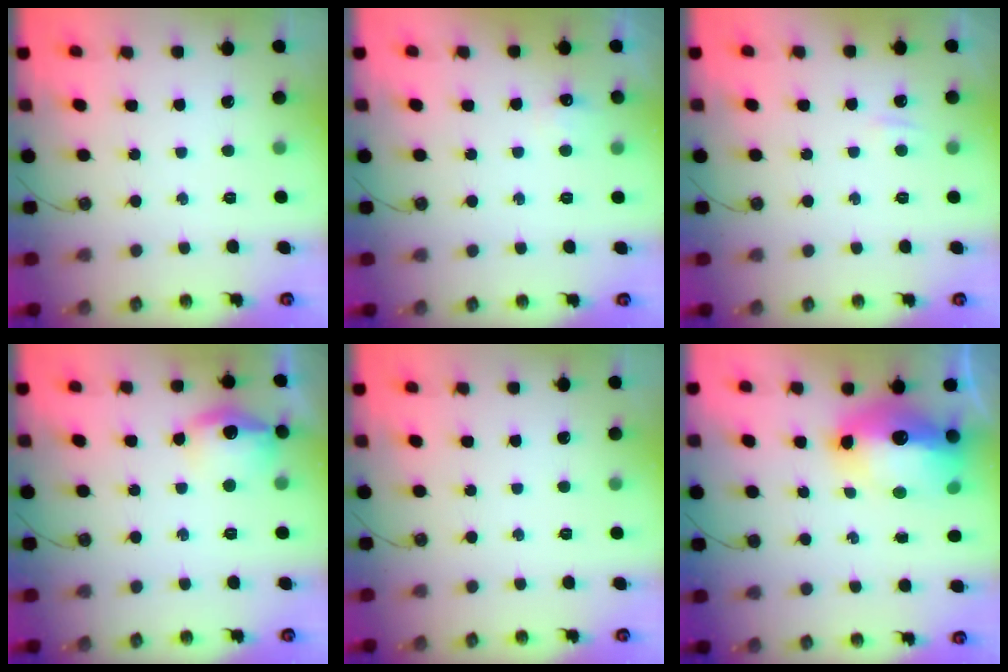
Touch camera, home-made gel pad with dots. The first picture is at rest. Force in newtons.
{"total": 4.0, "press": 4.0, "slide": 0.7}
{"total": 2.8, "press": 2.8, "slide": 0.5}
{"total": 13.4, "press": 13.4, "slide": 1.0}
{"total": 0.0}
{"total": 17.7, "press": 17.7, "slide": 1.7}